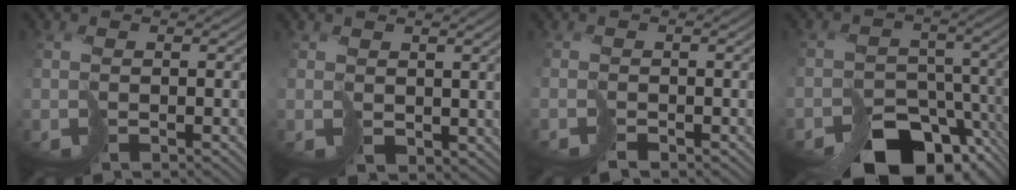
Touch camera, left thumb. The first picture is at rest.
{"total": 2.0, "force": [1.3, 1.4, 0.4], "torque": [-0.016, -0.008, 0.031]}
{"total": 1.6, "force": [-1.5, 0.3, -0.3], "torque": [0.017, -0.004, -0.031]}
{"total": 12.0, "force": [-8.6, 6.8, 4.9], "torque": [-0.077, -0.029, -0.111]}